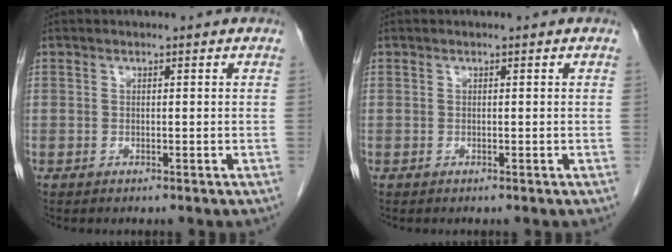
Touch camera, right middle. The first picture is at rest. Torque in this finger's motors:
{"motor_torque": [0.01, 0.00, 0.00, 0.00]}